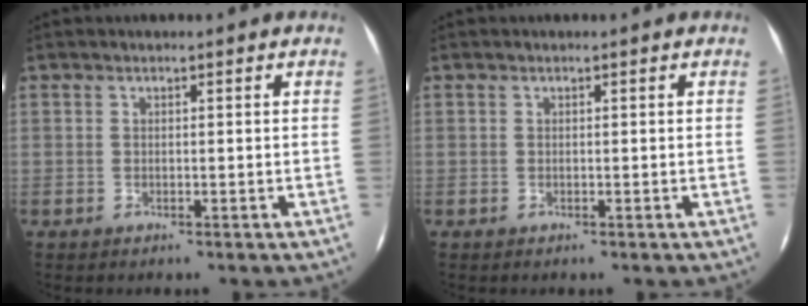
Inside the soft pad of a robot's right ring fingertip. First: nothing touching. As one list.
[{"total": 0.0}]